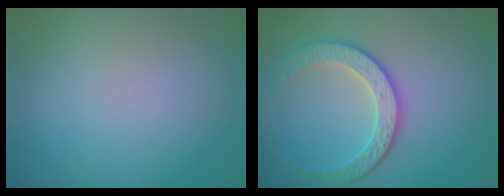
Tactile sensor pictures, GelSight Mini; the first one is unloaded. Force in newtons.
{"total": 3.6, "press": 3.5, "slide": 0.8}